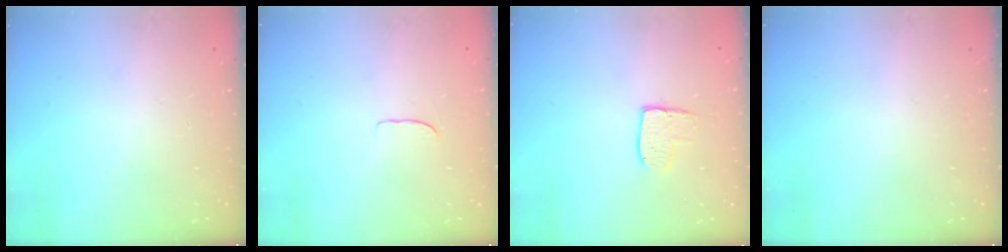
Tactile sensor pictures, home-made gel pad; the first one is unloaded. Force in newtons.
{"total": 4.9, "press": 4.9, "slide": 0.5}
{"total": 8.4, "press": 8.4, "slide": 0.3}
{"total": 0.0}